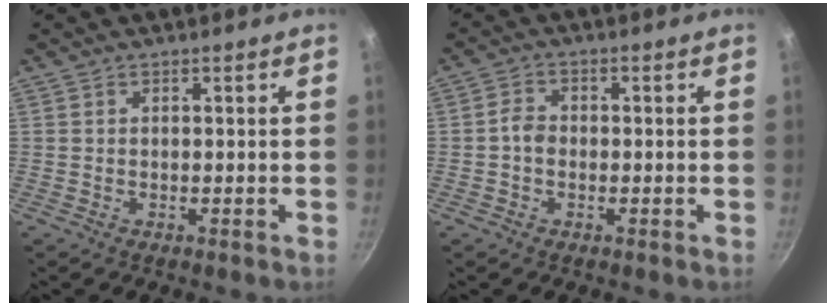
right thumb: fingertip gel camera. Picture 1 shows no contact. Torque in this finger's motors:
{"motor_torque": [-0.36, 0.24, 0.09, 0.35, -0.01]}